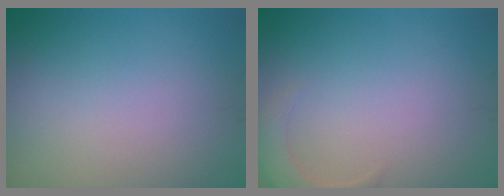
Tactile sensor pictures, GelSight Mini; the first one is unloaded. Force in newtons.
{"total": 2.3, "press": 2.3, "slide": 0.4}